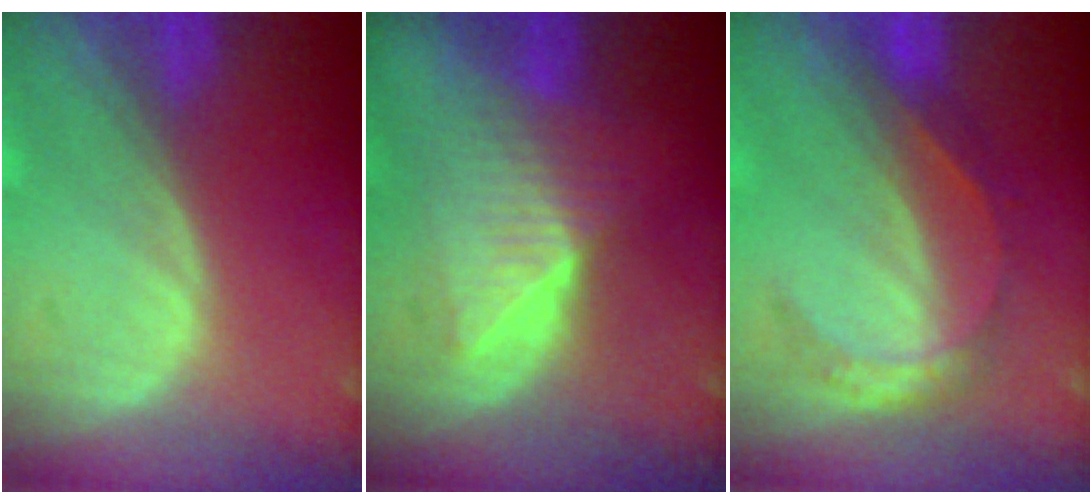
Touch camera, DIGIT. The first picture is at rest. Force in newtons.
{"total": 6.4, "press": 6.3, "slide": 1.1}
{"total": 4.6, "press": 4.2, "slide": 1.9}